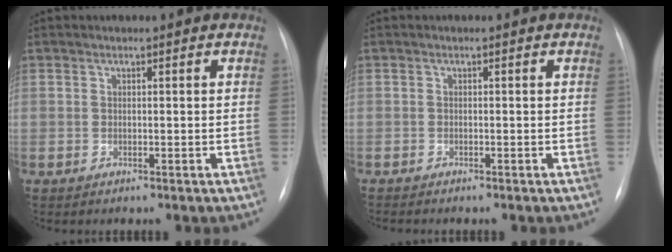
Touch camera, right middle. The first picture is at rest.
{"total": 1.4, "force": [-1.3, 0.2, 0.6], "torque": [-0.007, -0.002, -0.015]}